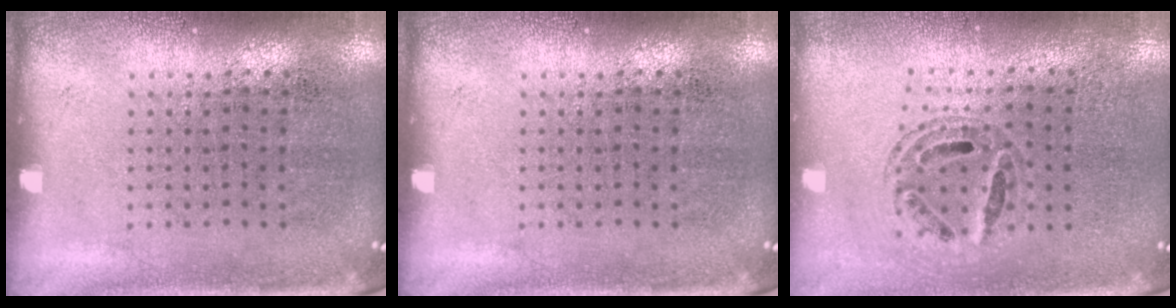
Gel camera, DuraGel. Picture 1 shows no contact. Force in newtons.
{"total": 0.0}
{"total": 0.6, "press": 0.6, "slide": 0.2}